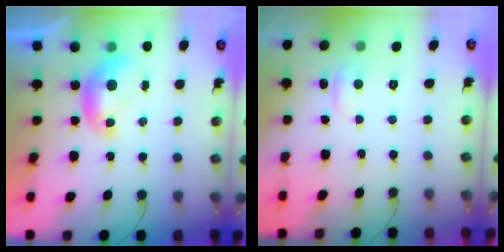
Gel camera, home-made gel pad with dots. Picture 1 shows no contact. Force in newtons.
{"total": 2.5, "press": 2.5, "slide": 0.4}